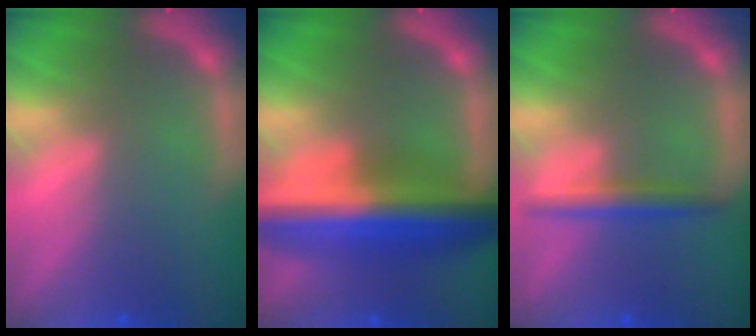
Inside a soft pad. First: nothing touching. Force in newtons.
{"total": 10.0}
{"total": 2.4}